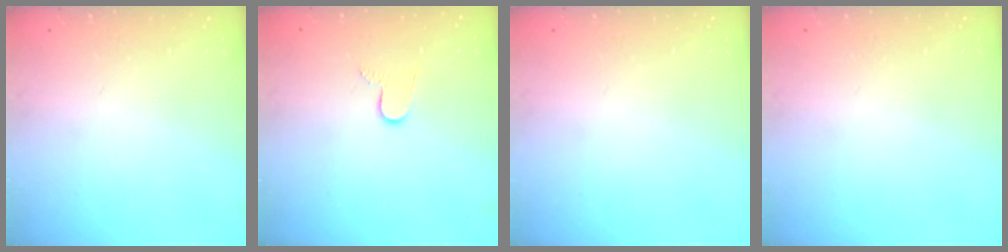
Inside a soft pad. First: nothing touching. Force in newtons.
{"total": 6.0, "press": 6.0, "slide": 0.5}
{"total": 0.0}
{"total": 0.0}